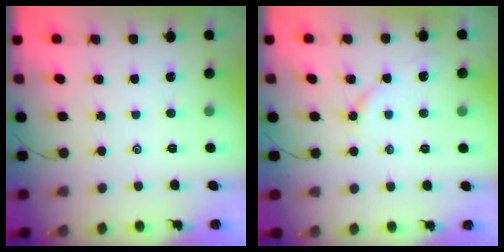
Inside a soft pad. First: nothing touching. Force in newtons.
{"total": 4.1, "press": 4.0, "slide": 0.5}